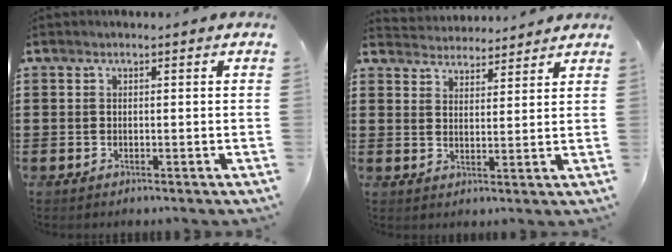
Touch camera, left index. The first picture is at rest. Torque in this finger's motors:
{"motor_torque": [0.46, -0.45, 0.22, 0.07]}